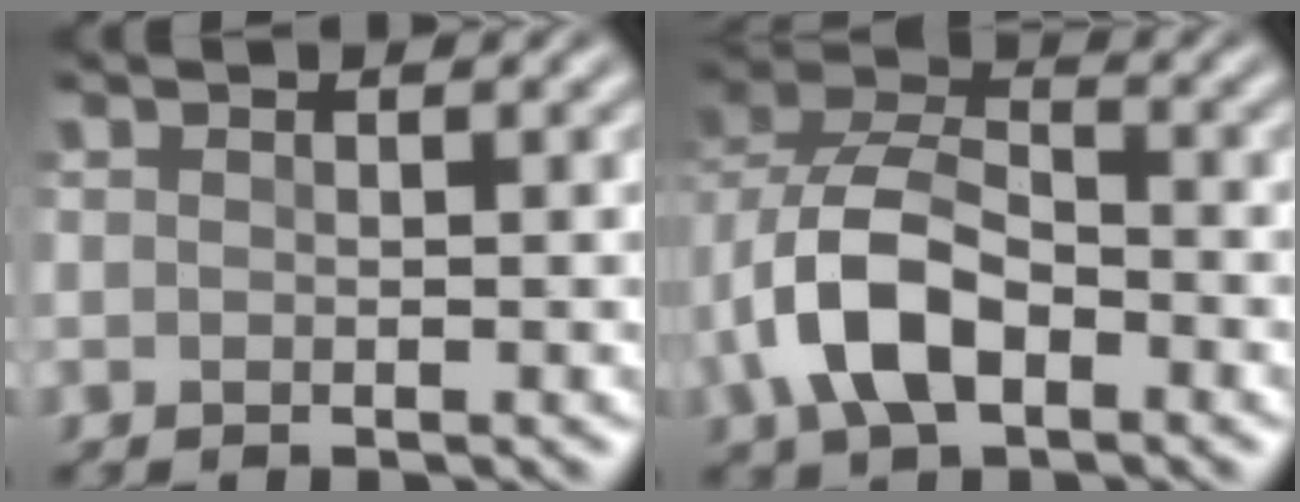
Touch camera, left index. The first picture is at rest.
{"total": 8.0, "force": [-2.7, 4.7, 5.9], "torque": [-0.124, 0.009, -0.061]}